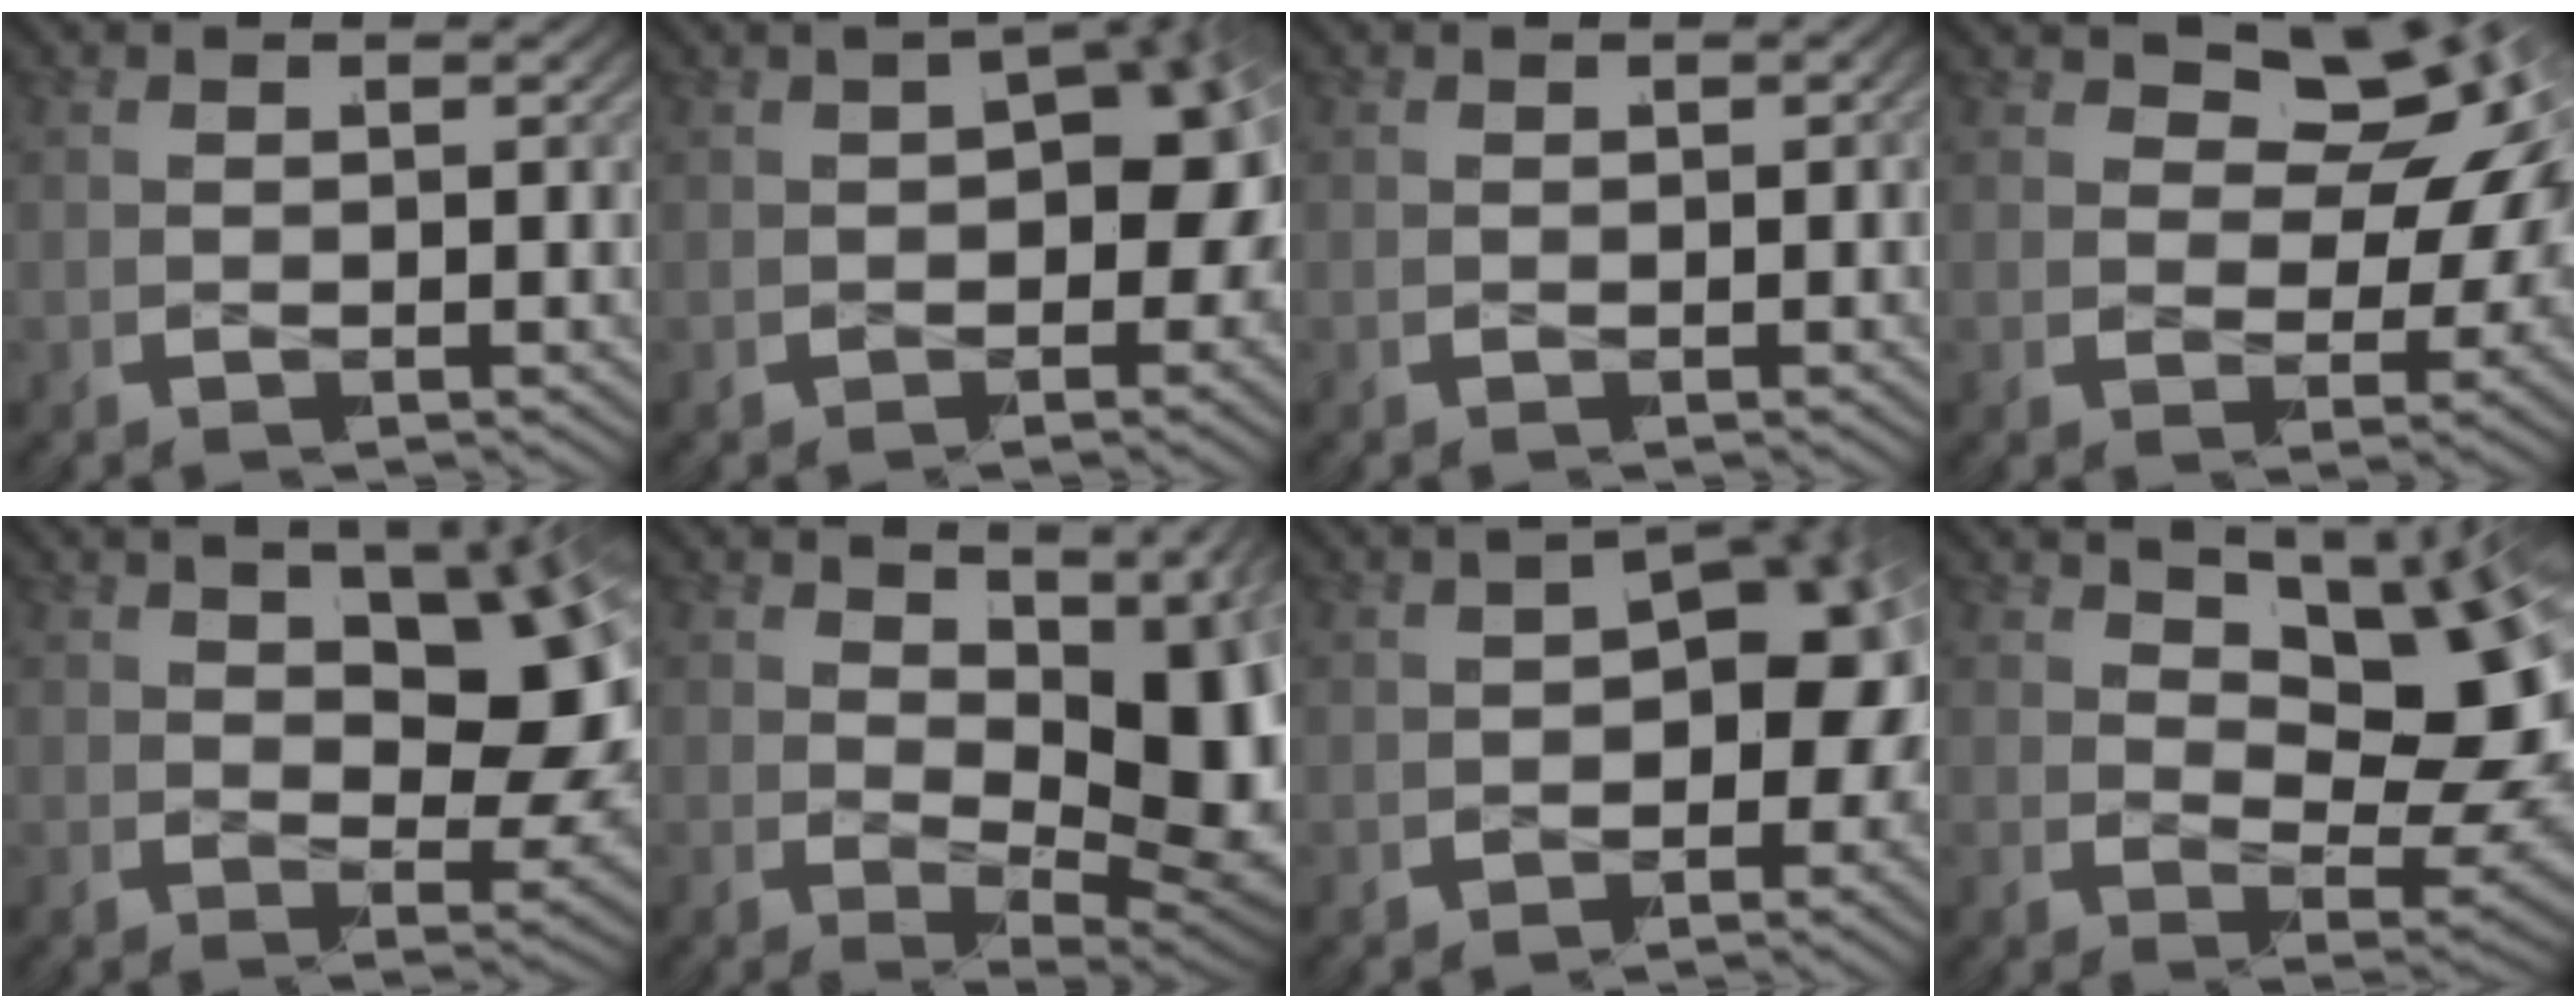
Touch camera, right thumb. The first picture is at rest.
{"total": 9.3, "force": [-0.8, 5.1, 7.8], "torque": [-0.101, -0.011, -0.002]}
{"total": 0.0}
{"total": 10.3, "force": [2.2, 6.3, 7.8], "torque": [-0.096, 0.000, 0.032]}
{"total": 7.8, "force": [1.0, 3.4, 6.9], "torque": [-0.093, -0.008, 0.025]}
{"total": 10.7, "force": [-0.6, 4.9, 9.5], "torque": [-0.154, -0.026, 0.015]}
{"total": 10.7, "force": [-0.9, 6.6, 8.3], "torque": [-0.113, -0.014, -0.008]}
{"total": 11.4, "force": [0.8, 5.5, 9.9], "torque": [-0.148, -0.008, 0.029]}